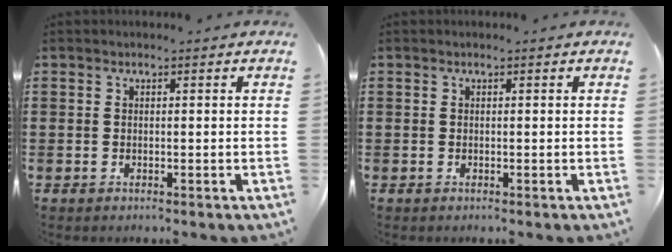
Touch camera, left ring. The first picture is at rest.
{"total": 0.0}